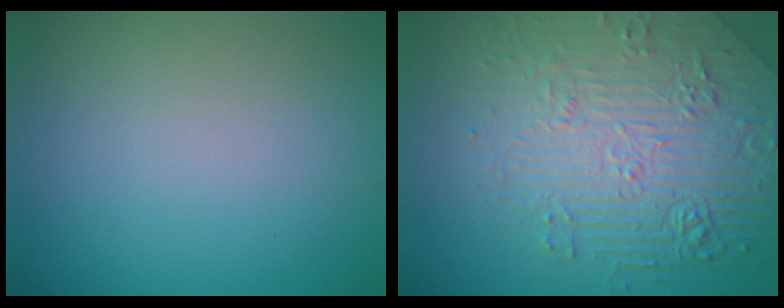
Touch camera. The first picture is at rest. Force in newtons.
{"total": 7.2, "press": 5.7, "slide": 4.4}